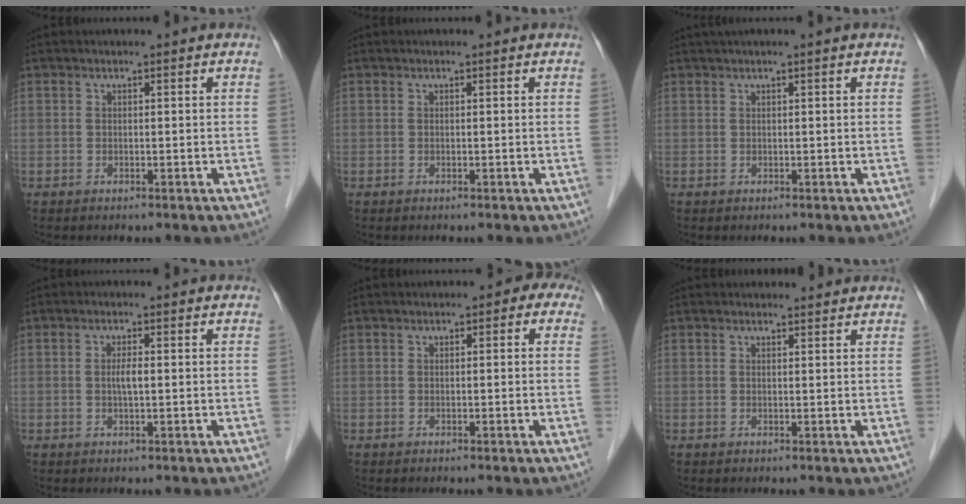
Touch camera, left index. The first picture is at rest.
{"total": 0.0}
{"total": 1.3, "force": [0.8, -0.2, 1.0], "torque": [-0.026, 0.015, 0.019]}
{"total": 1.9, "force": [-0.1, 0.3, 1.9], "torque": [-0.039, 0.001, -0.001]}
{"total": 2.4, "force": [0.5, 1.4, 1.8], "torque": [-0.006, 0.016, -0.007]}
{"total": 3.3, "force": [3.2, 0.7, 0.5], "torque": [-0.008, 0.018, 0.036]}